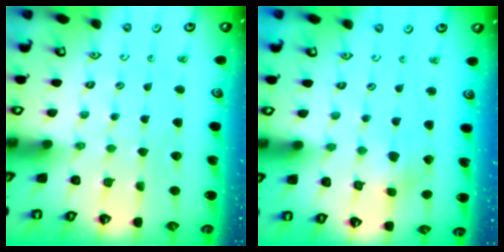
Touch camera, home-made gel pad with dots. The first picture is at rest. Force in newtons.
{"total": 3.3, "press": 3.3, "slide": 0.6}